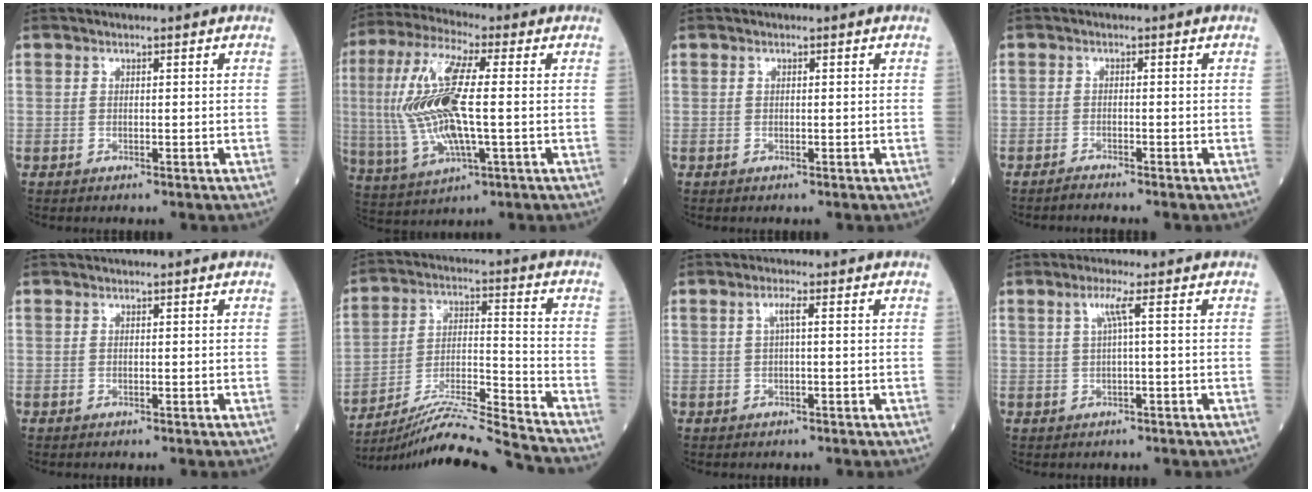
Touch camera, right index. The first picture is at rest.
{"total": 15.5, "force": [0.3, 3.3, 15.2], "torque": [-0.338, 0.006, 0.008]}
{"total": 0.0}
{"total": 1.4, "force": [-1.3, -0.3, 0.3], "torque": [-0.005, -0.001, -0.021]}
{"total": 0.0}
{"total": 18.5, "force": [-17.6, -2.4, 5.3], "torque": [-0.098, -0.008, -0.288]}
{"total": 1.7, "force": [0.3, 0.0, 1.7], "torque": [-0.032, 0.004, 0.003]}
{"total": 2.4, "force": [0.6, -0.6, 2.2], "torque": [-0.049, 0.005, 0.014]}